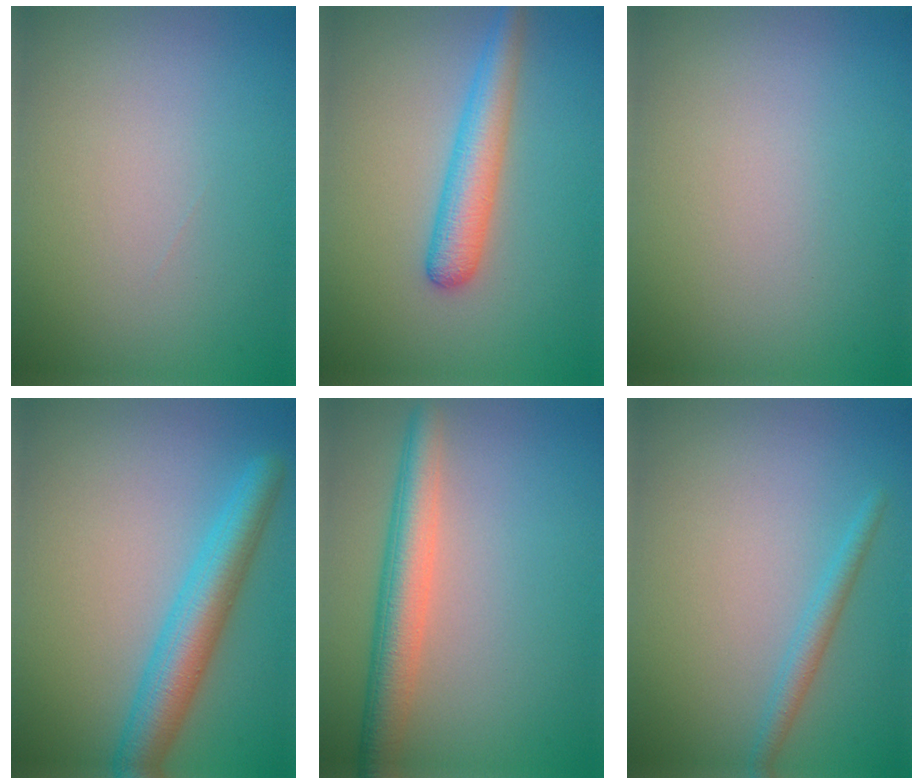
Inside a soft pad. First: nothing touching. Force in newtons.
{"total": 3.8, "press": 3.8, "slide": 0.2}
{"total": 0.0}
{"total": 5.3, "press": 5.3, "slide": 0.1}
{"total": 4.7, "press": 4.7, "slide": 0.2}
{"total": 1.8, "press": 1.8, "slide": 0.1}